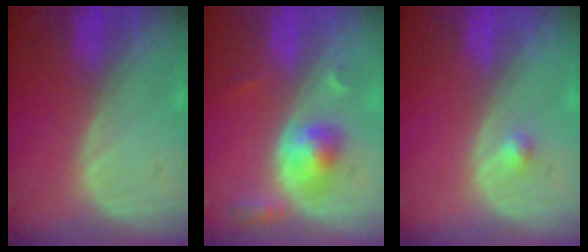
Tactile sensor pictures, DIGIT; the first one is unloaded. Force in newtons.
{"total": 5.2, "press": 4.9, "slide": 1.8}
{"total": 1.0, "press": 1.0, "slide": 0.1}